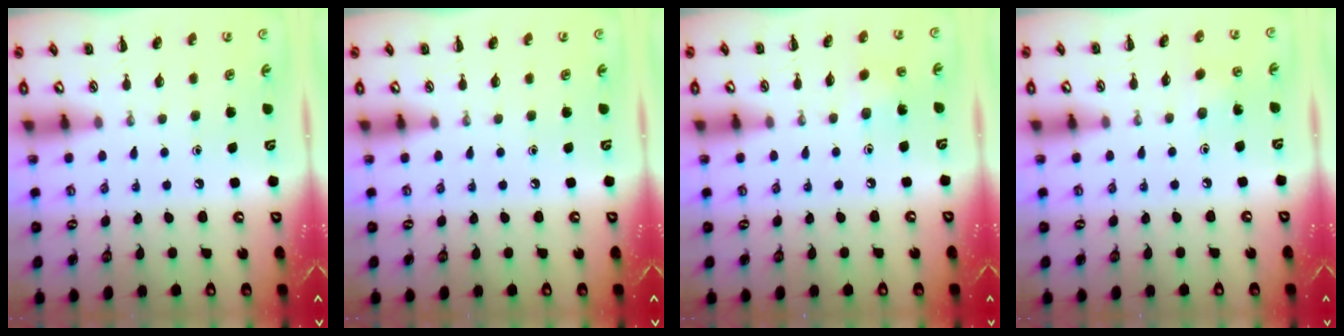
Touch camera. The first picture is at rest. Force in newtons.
{"total": 0.0}
{"total": 2.8, "press": 2.7, "slide": 0.9}
{"total": 2.4, "press": 2.3, "slide": 0.6}